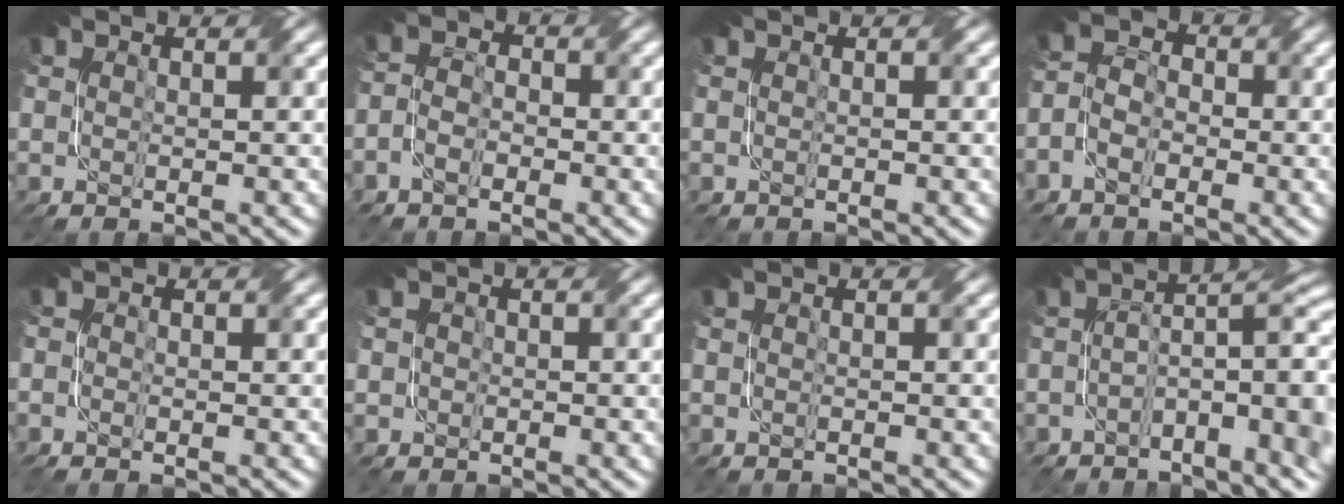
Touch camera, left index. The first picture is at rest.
{"total": 2.6, "force": [-2.4, 1.1, -0.1], "torque": [-0.006, -0.001, -0.029]}
{"total": 1.5, "force": [-1.1, -0.3, -1.0], "torque": [0.018, -0.004, 0.002]}
{"total": 3.2, "force": [-2.6, 1.8, 0.3], "torque": [-0.009, 0.000, -0.036]}
{"total": 1.5, "force": [-1.3, 0.1, -0.7], "torque": [0.009, -0.002, -0.007]}
{"total": 1.6, "force": [-0.9, 0.8, -1.0], "torque": [0.022, -0.003, -0.001]}
{"total": 1.4, "force": [-1.0, -0.4, -0.8], "torque": [0.014, -0.002, -0.004]}
{"total": 6.7, "force": [-2.4, 2.2, 5.8], "torque": [-0.081, 0.008, -0.027]}